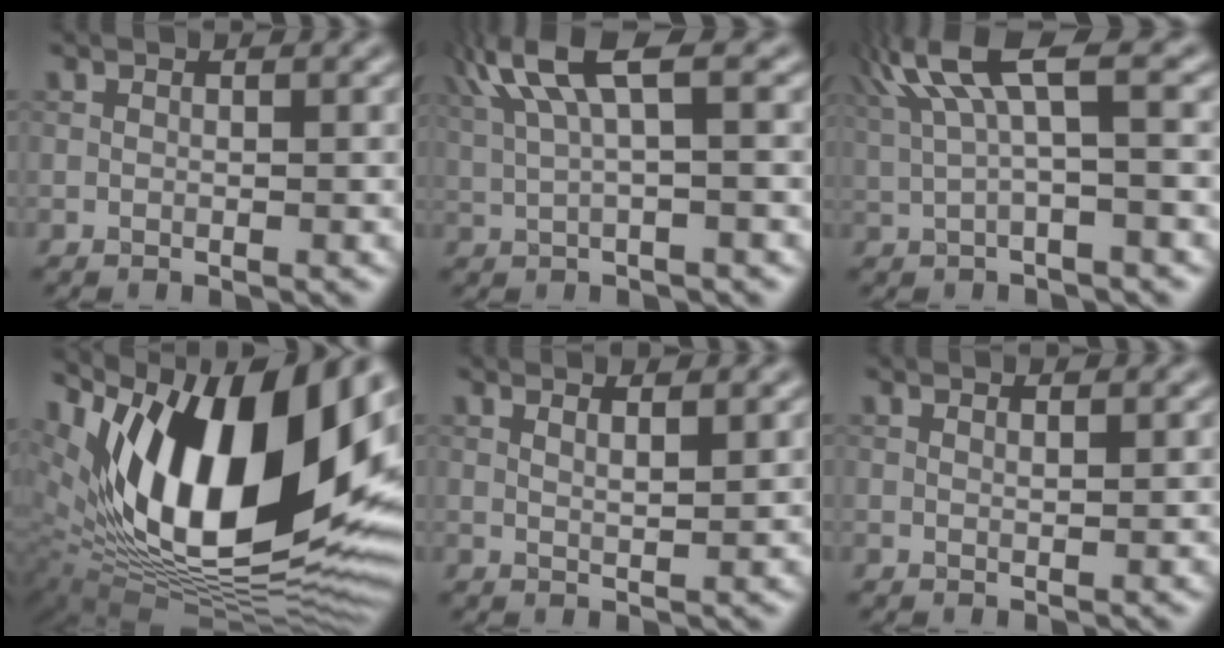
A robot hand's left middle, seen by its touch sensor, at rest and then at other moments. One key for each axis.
{"total": 6.0, "fx": 2.5, "fy": 1.5, "fz": 5.3, "tx": -0.115, "ty": 0.017, "tz": 0.052}
{"total": 5.8, "fx": 2.1, "fy": 1.1, "fz": 5.3, "tx": -0.112, "ty": 0.017, "tz": 0.042}
{"total": 18.1, "fx": 5.2, "fy": 8.7, "fz": 15.0, "tx": -0.232, "ty": 0.006, "tz": 0.080}
{"total": 1.7, "fx": 1.2, "fy": 0.4, "fz": 1.2, "tx": -0.011, "ty": 0.000, "tz": 0.014}
{"total": 0.6, "fx": 0.5, "fy": 0.0, "fz": 0.3, "tx": -0.005, "ty": -0.002, "tz": 0.008}